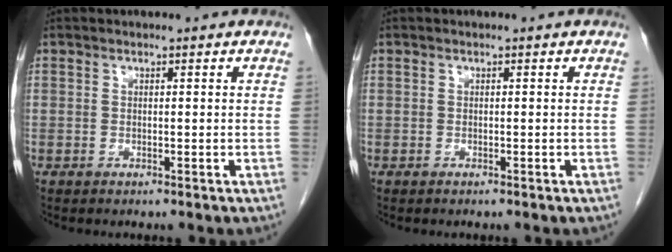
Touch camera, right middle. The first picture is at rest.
{"total": 0.0}